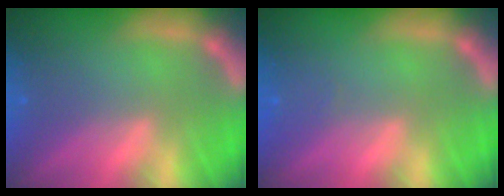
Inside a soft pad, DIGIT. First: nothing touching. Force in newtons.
{"total": 1.0}